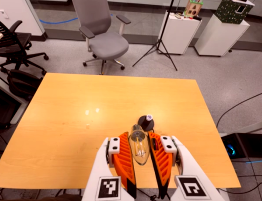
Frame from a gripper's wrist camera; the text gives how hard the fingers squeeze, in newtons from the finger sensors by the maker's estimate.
{"total": 13.2, "left": 14.4, "right": 12.0}